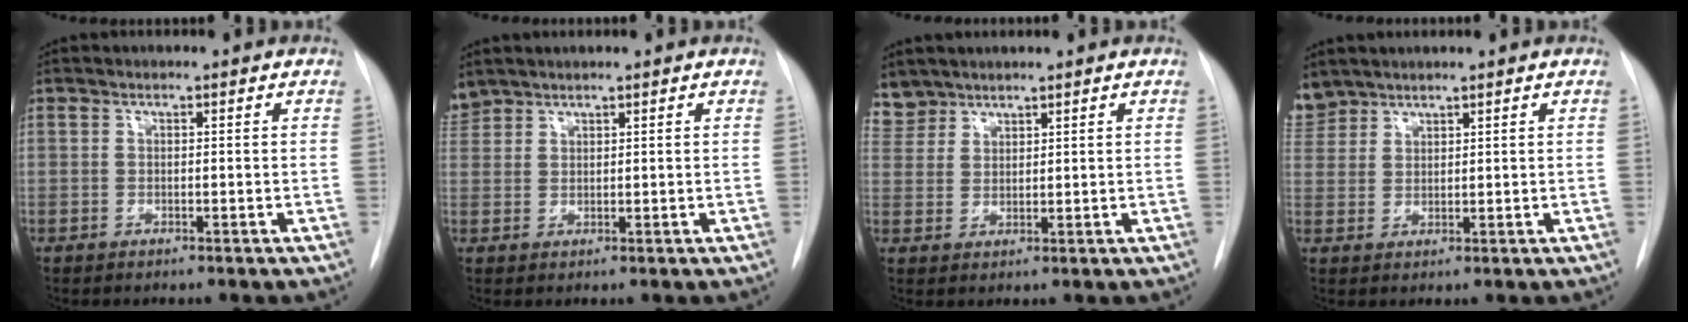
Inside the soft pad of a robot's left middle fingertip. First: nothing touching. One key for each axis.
{"total": 2.7, "fx": 2.5, "fy": 0.8, "fz": 0.0, "tx": -0.009, "ty": 0.016, "tz": 0.056}
{"total": 3.8, "fx": 3.5, "fy": 1.6, "fz": -0.4, "tx": 0.012, "ty": 0.009, "tz": 0.073}
{"total": 4.3, "fx": 4.0, "fy": 1.8, "fz": 0.0, "tx": -0.005, "ty": 0.013, "tz": 0.089}